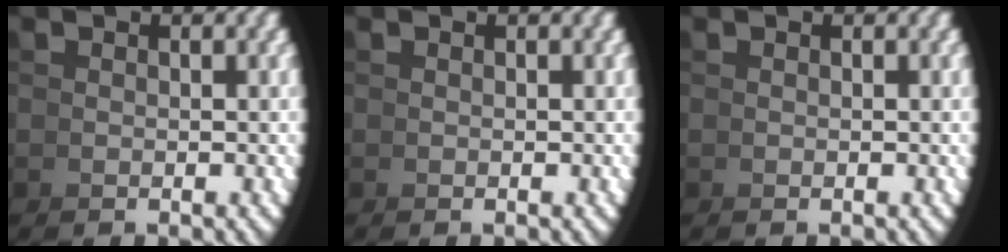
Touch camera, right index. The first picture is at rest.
{"total": 0.0}
{"total": 0.0}